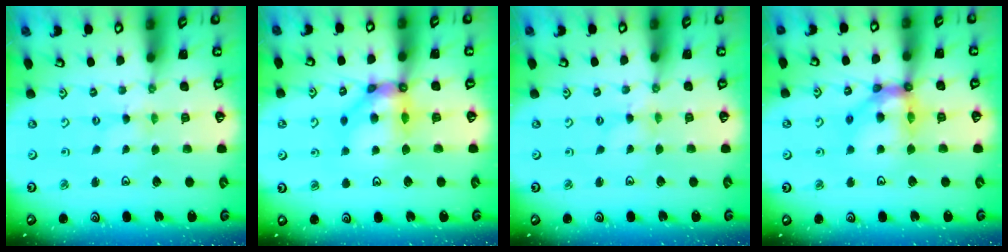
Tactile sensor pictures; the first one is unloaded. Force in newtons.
{"total": 11.7, "press": 11.6, "slide": 1.3}
{"total": 0.0}
{"total": 12.6, "press": 12.6, "slide": 1.5}